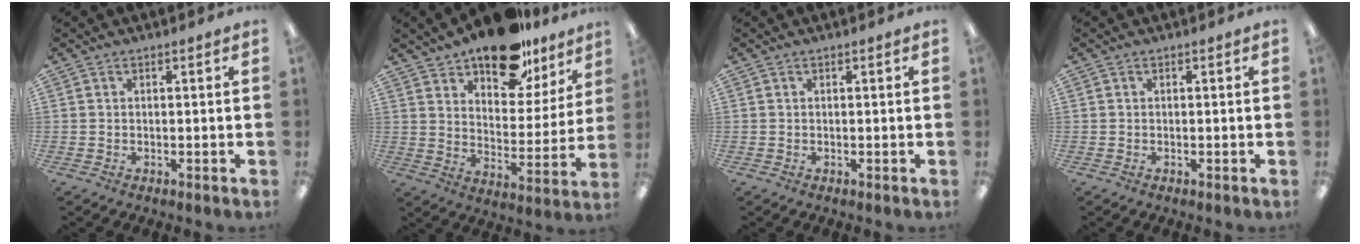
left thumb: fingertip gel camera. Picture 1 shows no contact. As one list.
[{"total": 19.2, "force": [14.5, 8.7, 9.1], "torque": [-0.138, -0.089, 0.249]}, {"total": 0.0}, {"total": 0.0}]